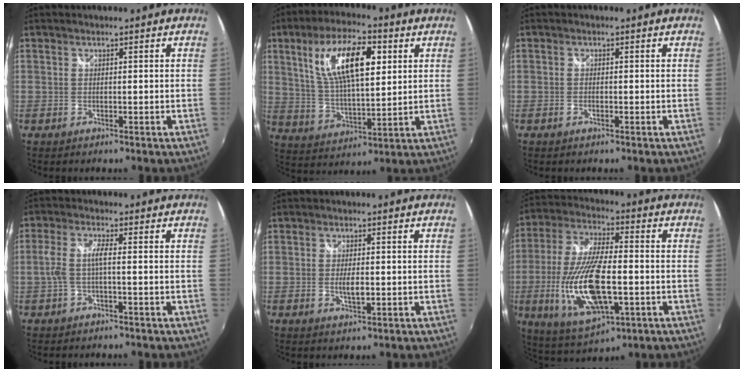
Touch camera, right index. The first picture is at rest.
{"total": 15.4, "force": [5.5, 5.7, 13.2], "torque": [-0.244, 0.014, 0.103]}
{"total": 0.8, "force": [-0.5, 0.4, 0.6], "torque": [-0.013, -0.002, -0.009]}
{"total": 3.8, "force": [-1.0, 0.3, 3.6], "torque": [-0.079, 0.002, -0.016]}
{"total": 3.2, "force": [-0.4, 1.2, 2.9], "torque": [-0.052, -0.007, -0.006]}
{"total": 19.2, "force": [-4.2, 7.5, 17.2], "torque": [-0.360, -0.021, -0.066]}